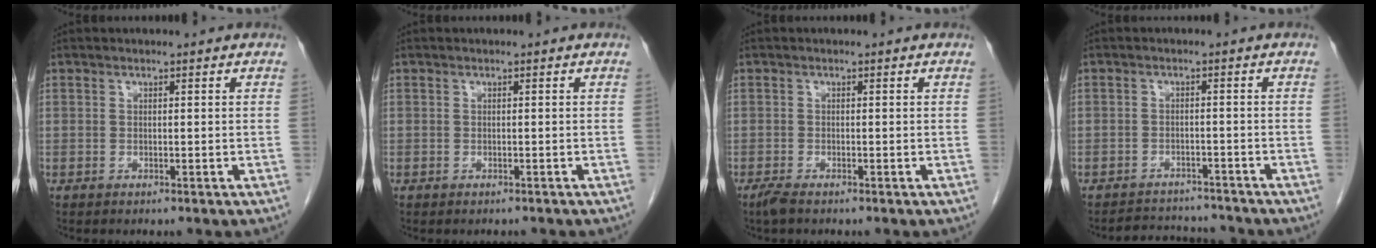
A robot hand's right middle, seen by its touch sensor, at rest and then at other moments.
{"total": 0.6, "force": [-0.6, 0.1, 0.0], "torque": [-0.011, -0.004, -0.010]}
{"total": 1.6, "force": [-1.2, 0.3, 0.9], "torque": [-0.029, -0.006, -0.024]}
{"total": 5.4, "force": [-5.3, 1.0, -0.2], "torque": [0.001, 0.006, -0.078]}